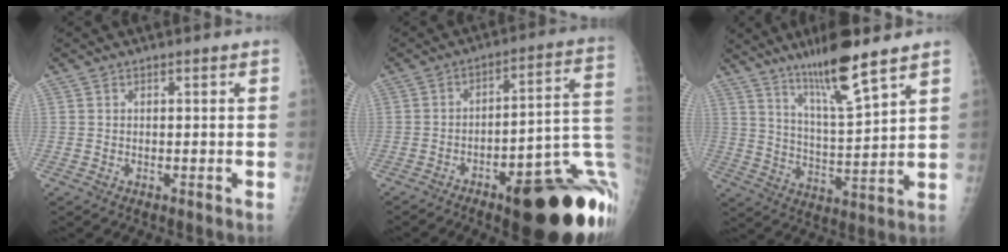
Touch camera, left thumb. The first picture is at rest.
{"total": 25.9, "force": [-7.9, 7.8, 23.4], "torque": [-0.214, 0.049, -0.100]}
{"total": 12.7, "force": [9.0, 1.0, 8.9], "torque": [-0.153, -0.062, 0.163]}